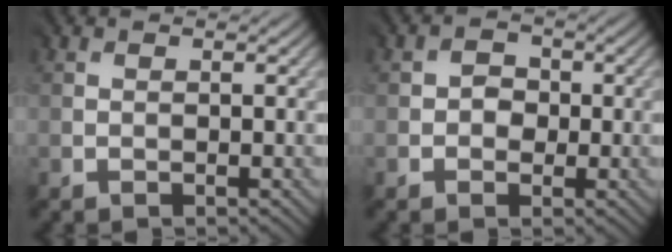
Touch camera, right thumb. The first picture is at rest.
{"total": 1.4, "force": [-0.2, 1.3, 0.2], "torque": [-0.003, 0.002, -0.011]}